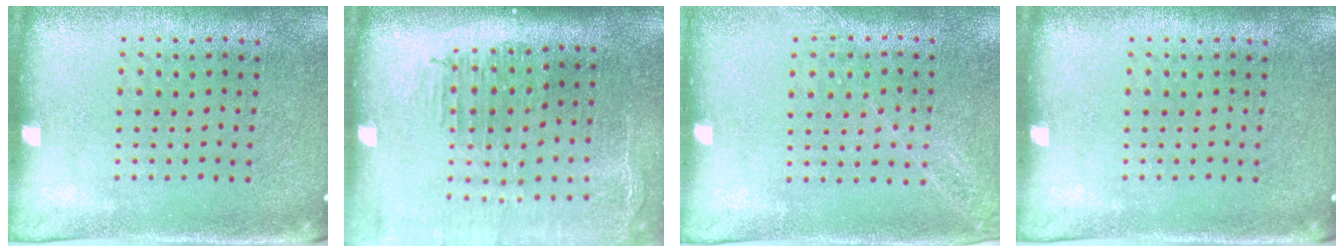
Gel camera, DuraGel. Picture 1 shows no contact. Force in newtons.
{"total": 2.5, "press": 2.0, "slide": 1.5}
{"total": 1.3, "press": 1.2, "slide": 0.2}
{"total": 0.0}